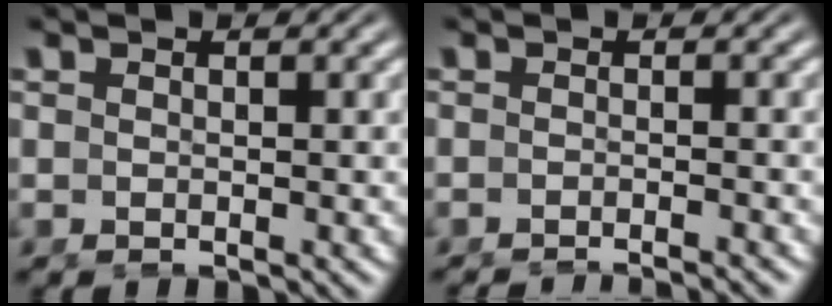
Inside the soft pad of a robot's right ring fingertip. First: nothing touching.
{"total": 3.3, "force": [-3.2, 0.0, 0.7], "torque": [-0.003, -0.009, -0.048]}